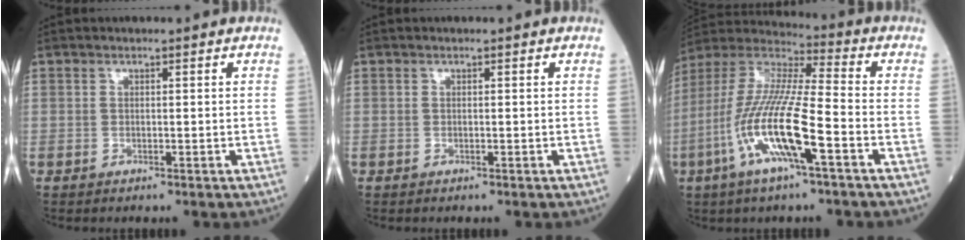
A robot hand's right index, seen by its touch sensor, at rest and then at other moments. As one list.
[{"total": 0.0}, {"total": 16.2, "force": [-5.8, 1.6, 15.0], "torque": [-0.320, -0.012, -0.116]}]